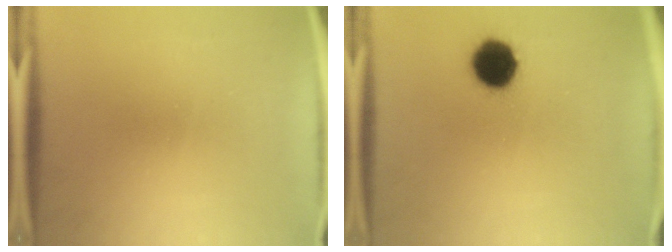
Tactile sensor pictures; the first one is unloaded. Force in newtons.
{"total": 10.4}